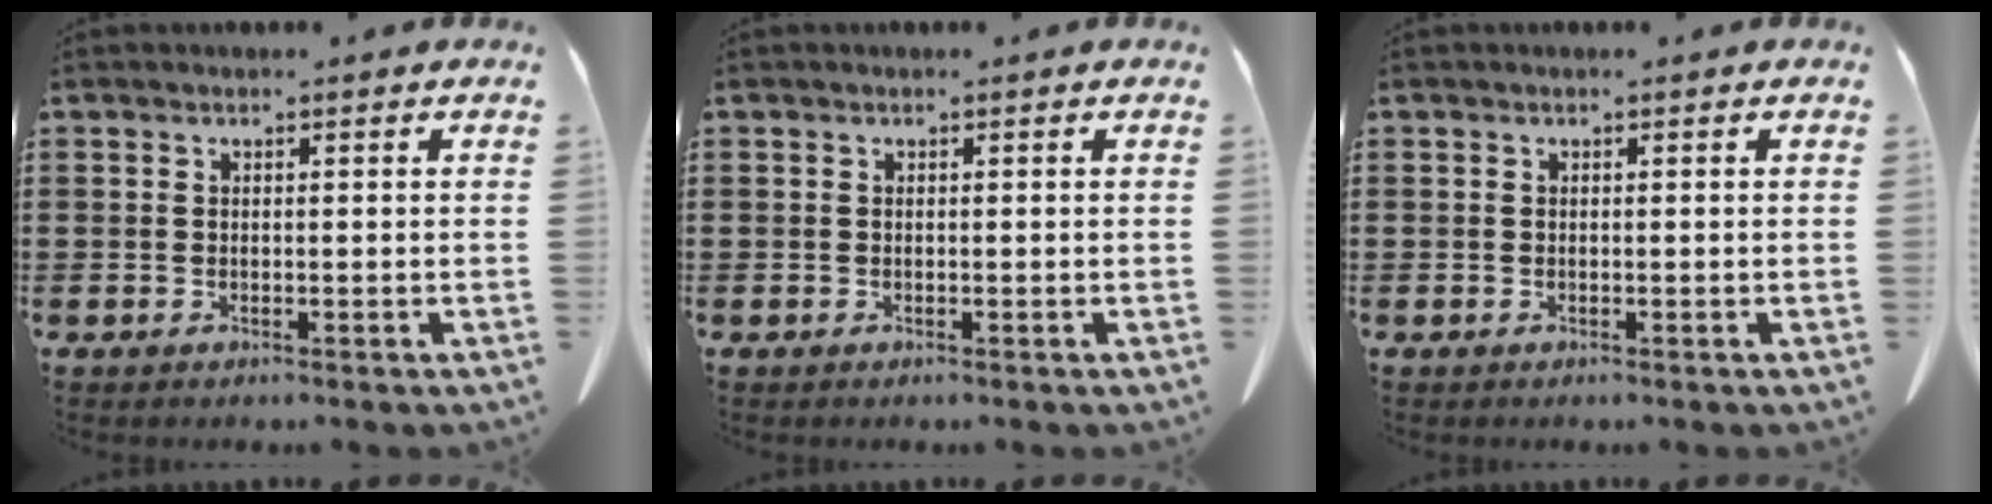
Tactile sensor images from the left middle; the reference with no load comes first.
{"total": 0.0}
{"total": 0.0}